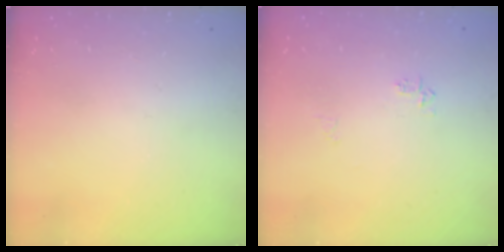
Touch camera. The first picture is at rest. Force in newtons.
{"total": 4.2, "press": 4.1, "slide": 0.7}